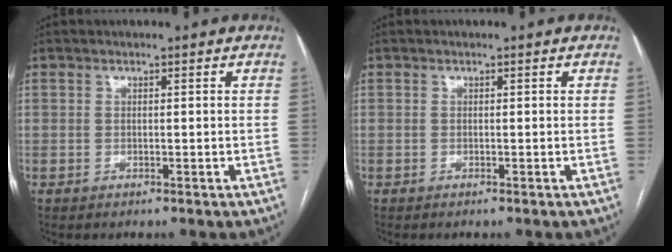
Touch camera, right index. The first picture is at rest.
{"total": 0.0}